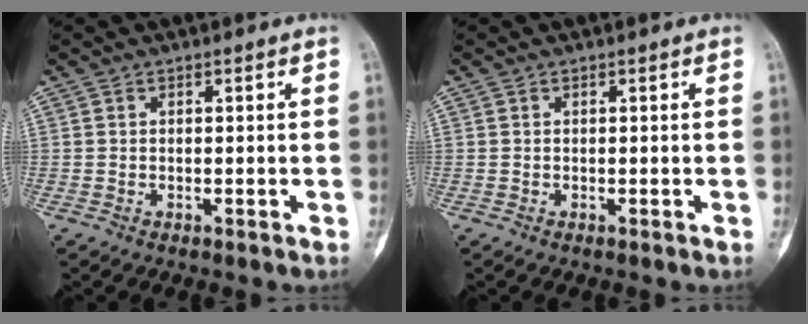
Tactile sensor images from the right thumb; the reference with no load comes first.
{"total": 0.0}